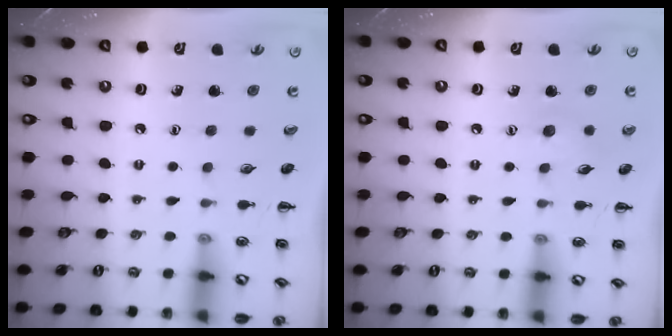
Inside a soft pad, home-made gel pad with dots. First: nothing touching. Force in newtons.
{"total": 6.0, "press": 5.8, "slide": 1.5}